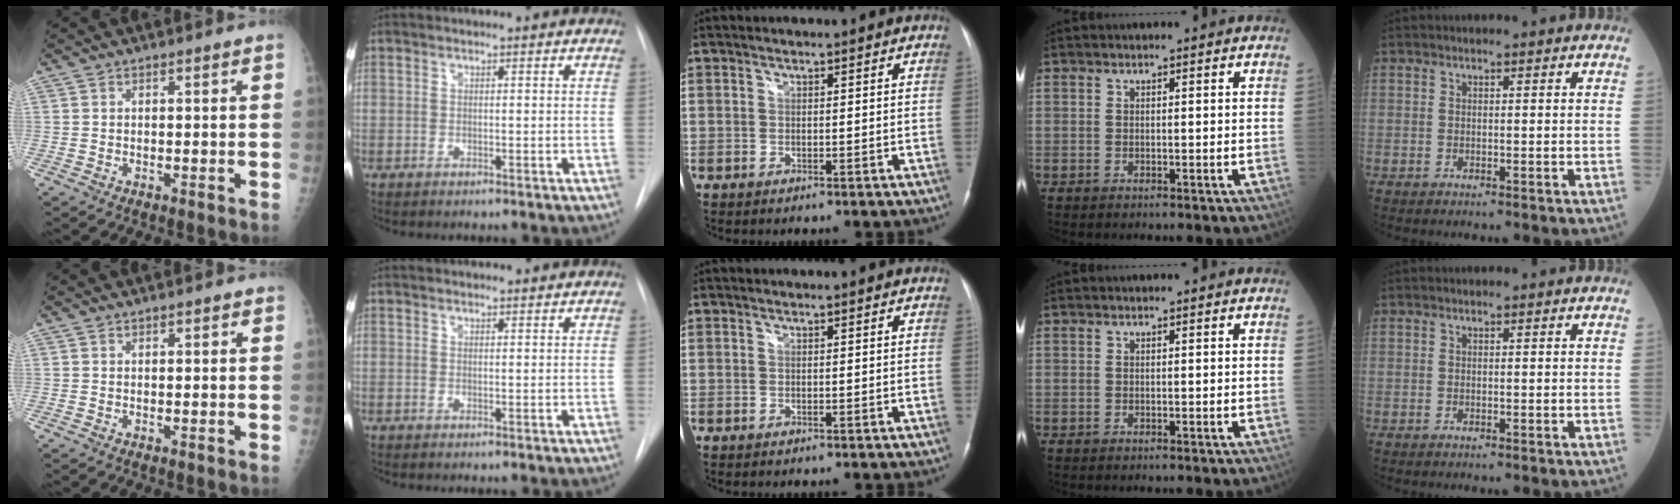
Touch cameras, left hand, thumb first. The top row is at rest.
{"thumb": {"total": 0.8, "force": [0.5, 0.4, 0.5], "torque": [-0.006, -0.001, 0.005]}, "index": {"total": 0.9, "force": [0.9, 0.2, 0.0], "torque": [-0.010, 0.003, 0.013]}}